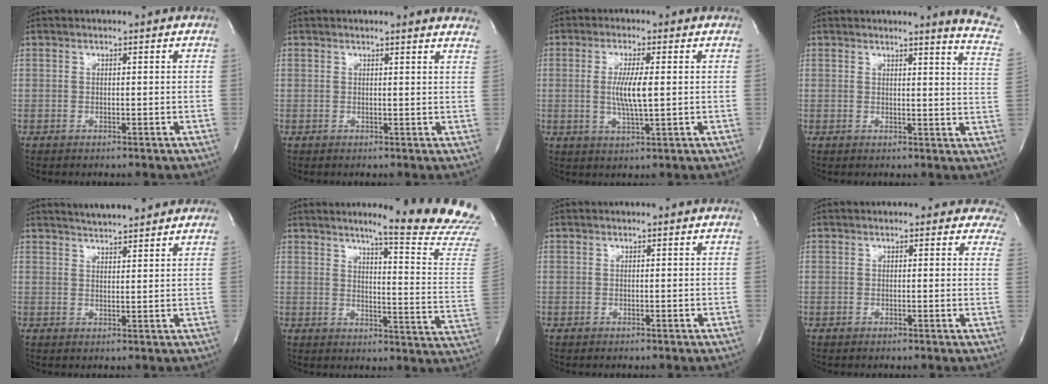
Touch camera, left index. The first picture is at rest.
{"total": 6.4, "force": [6.3, 0.4, 1.2], "torque": [-0.004, -0.018, 0.041]}
{"total": 5.7, "force": [0.3, 0.5, 5.6], "torque": [-0.113, -0.006, 0.005]}
{"total": 8.1, "force": [7.7, -1.0, 2.6], "torque": [-0.023, -0.083, 0.056]}
{"total": 7.8, "force": [7.2, 0.9, 3.0], "torque": [-0.048, 0.019, 0.097]}
{"total": 18.2, "force": [16.3, -1.4, 8.0], "torque": [-0.105, -0.124, 0.183]}
{"total": 0.0}
{"total": 4.4, "force": [3.7, 2.4, 0.5], "torque": [0.030, -0.007, 0.007]}